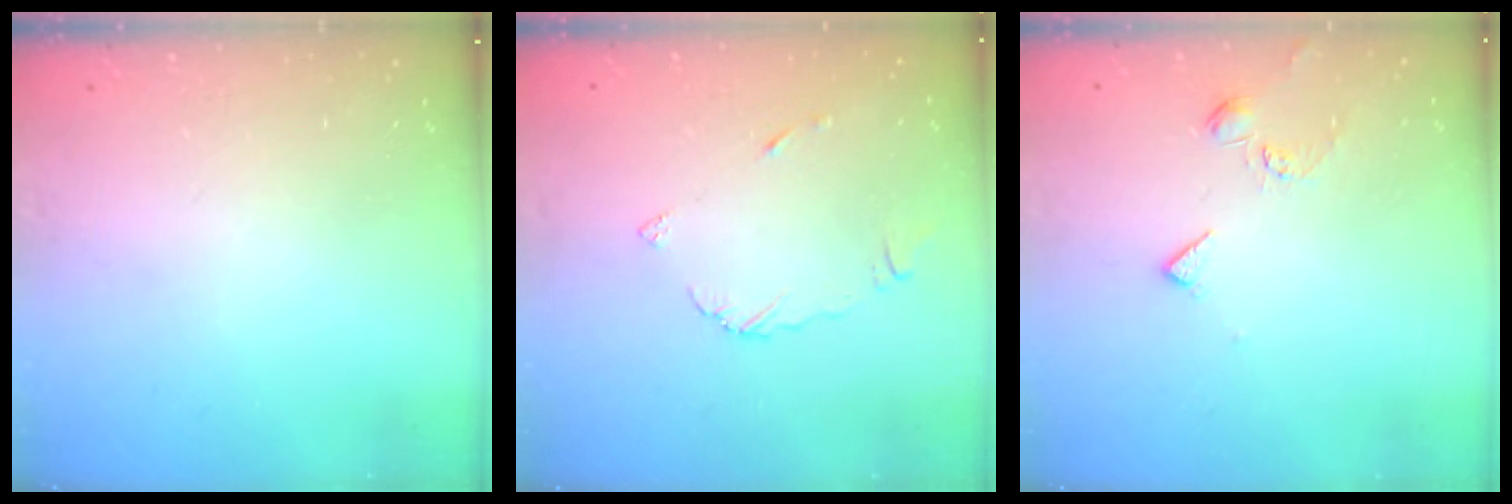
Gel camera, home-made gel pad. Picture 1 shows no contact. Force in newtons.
{"total": 4.8, "press": 4.7, "slide": 0.4}
{"total": 3.9, "press": 3.9, "slide": 0.6}